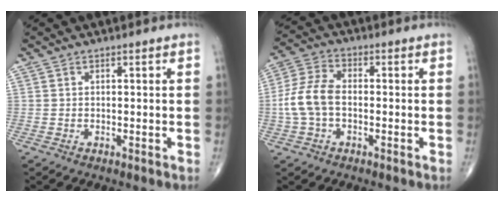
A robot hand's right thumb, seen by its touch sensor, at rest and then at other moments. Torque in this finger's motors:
{"motor_torque": [0.03, 0.35, 1.08, -0.25, 0.34]}